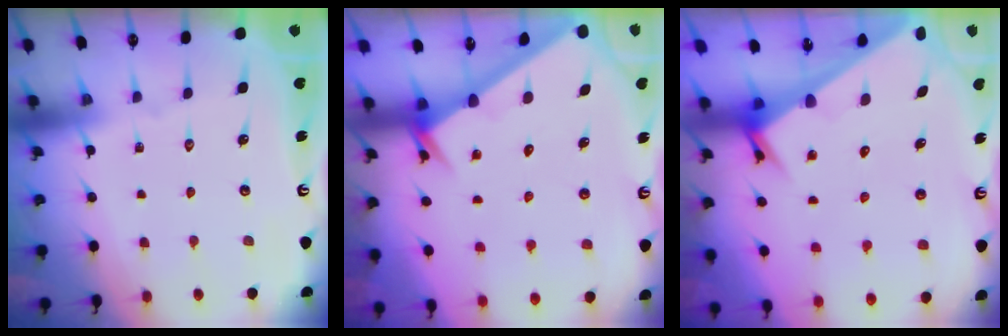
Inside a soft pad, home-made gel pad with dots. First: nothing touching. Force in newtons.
{"total": 2.3, "press": 2.3, "slide": 0.2}
{"total": 3.6, "press": 3.5, "slide": 0.2}